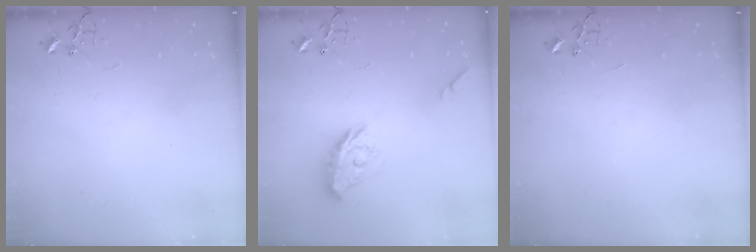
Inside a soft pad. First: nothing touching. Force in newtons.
{"total": 11.3, "press": 11.3, "slide": 0.6}
{"total": 0.0}